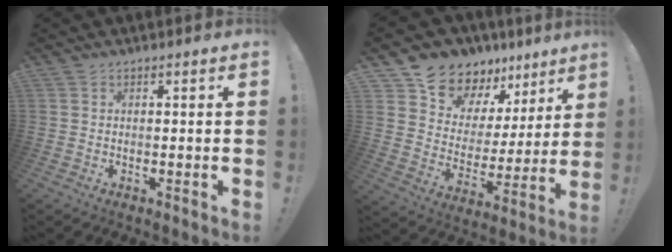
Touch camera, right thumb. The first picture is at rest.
{"total": 11.5, "force": [10.0, 5.6, 1.0], "torque": [-0.024, -0.095, 0.187]}